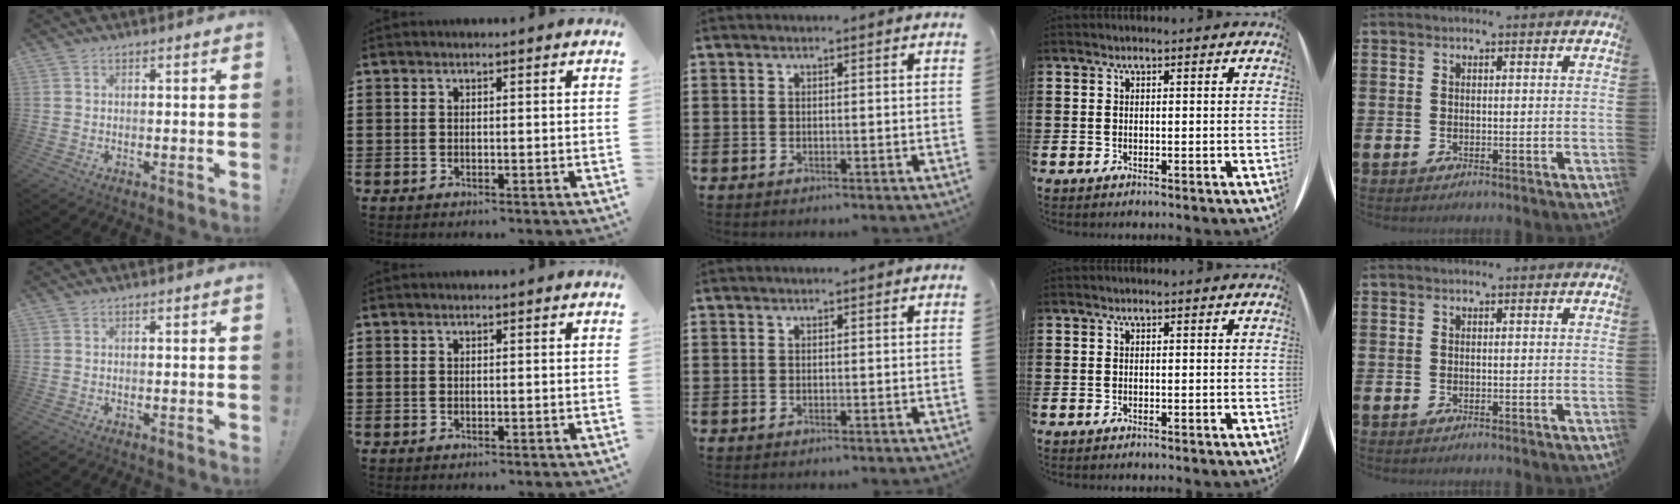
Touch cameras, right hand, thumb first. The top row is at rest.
{}